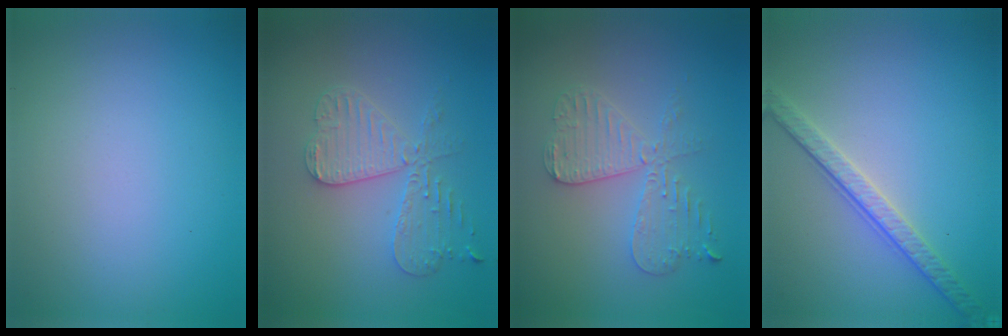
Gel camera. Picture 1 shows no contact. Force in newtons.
{"total": 4.4, "press": 3.8, "slide": 2.2}
{"total": 4.3, "press": 3.7, "slide": 2.1}
{"total": 3.5, "press": 2.8, "slide": 2.0}